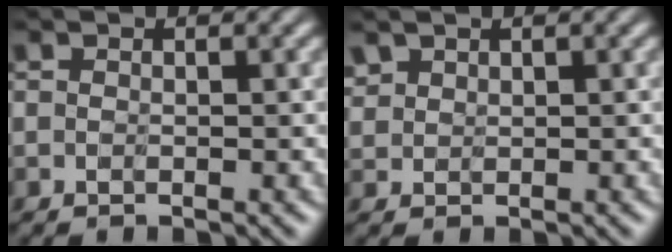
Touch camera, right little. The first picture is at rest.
{"total": 1.7, "force": [1.5, 0.7, 0.2], "torque": [-0.035, 0.001, 0.031]}